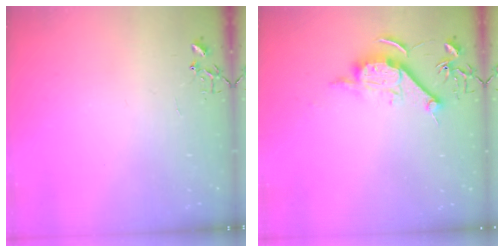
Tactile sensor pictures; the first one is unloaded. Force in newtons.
{"total": 10.6, "press": 10.6, "slide": 0.3}